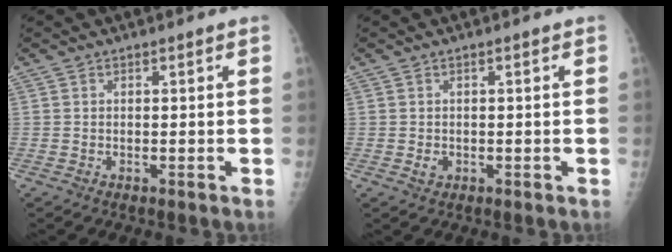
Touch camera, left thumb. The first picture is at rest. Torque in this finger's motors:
{"motor_torque": [0.04, 0.88, 0.34, 0.30, 0.00]}